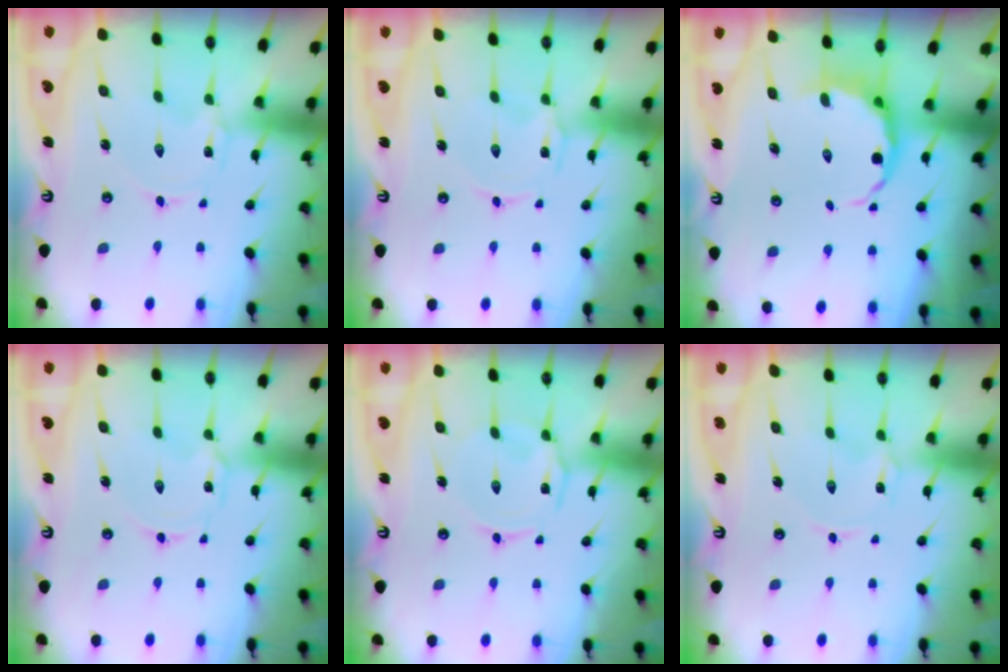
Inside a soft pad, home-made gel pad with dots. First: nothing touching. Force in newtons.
{"total": 0.0}
{"total": 6.0, "press": 5.5, "slide": 2.3}
{"total": 1.7, "press": 1.7, "slide": 0.2}
{"total": 2.9, "press": 2.9, "slide": 0.5}
{"total": 0.0}